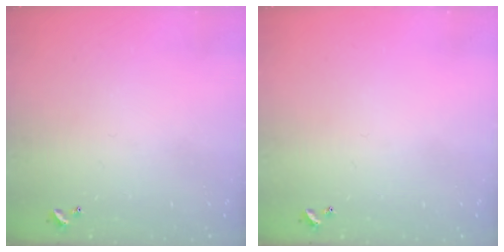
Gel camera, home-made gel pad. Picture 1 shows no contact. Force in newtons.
{"total": 0.0}